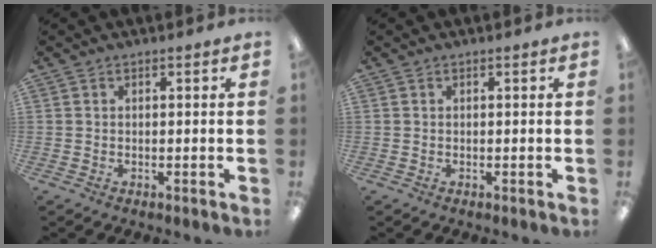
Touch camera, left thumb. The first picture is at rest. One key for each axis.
{"total": 0.0}